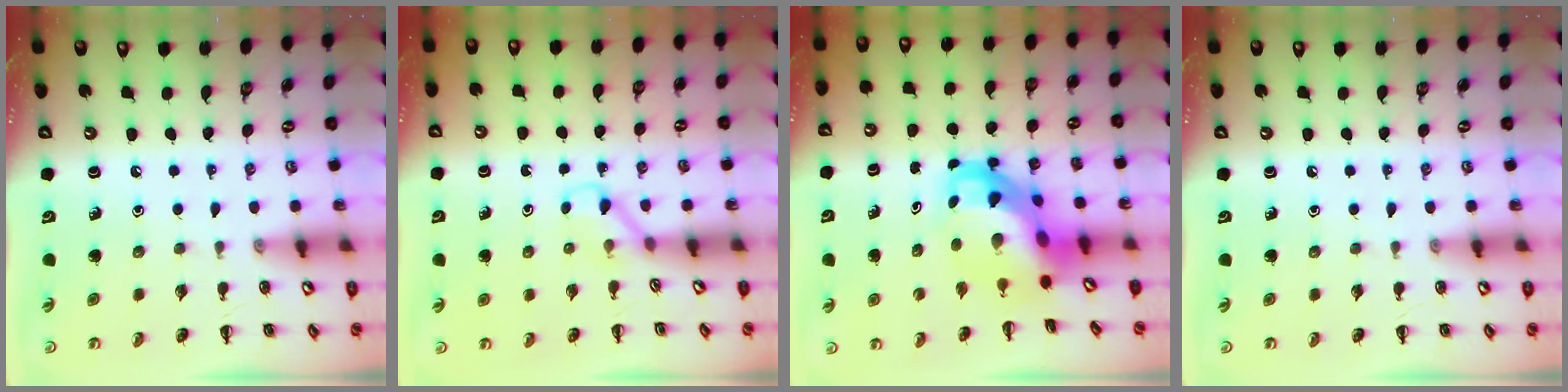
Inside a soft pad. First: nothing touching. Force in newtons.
{"total": 3.0, "press": 2.8, "slide": 0.9}
{"total": 7.2, "press": 6.9, "slide": 2.1}
{"total": 0.0}